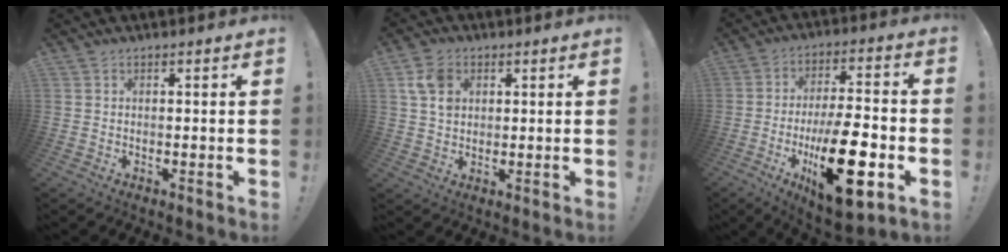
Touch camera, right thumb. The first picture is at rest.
{"total": 7.8, "force": [2.6, 5.8, 4.4], "torque": [-0.080, 0.004, 0.052]}
{"total": 21.6, "force": [-6.7, 7.9, 18.9], "torque": [-0.306, 0.023, -0.099]}